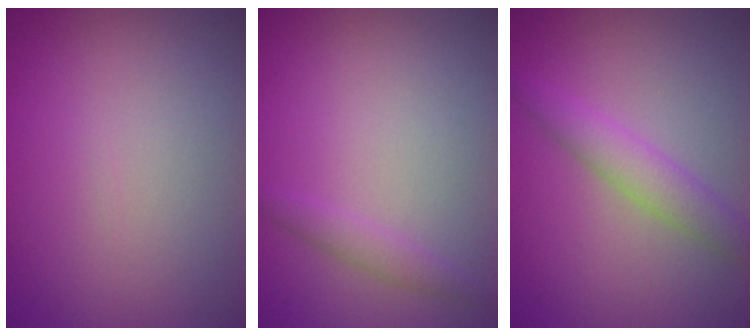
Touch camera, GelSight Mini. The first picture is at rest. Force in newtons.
{"total": 1.2, "press": 1.2, "slide": 0.0}
{"total": 2.9, "press": 2.9, "slide": 0.1}